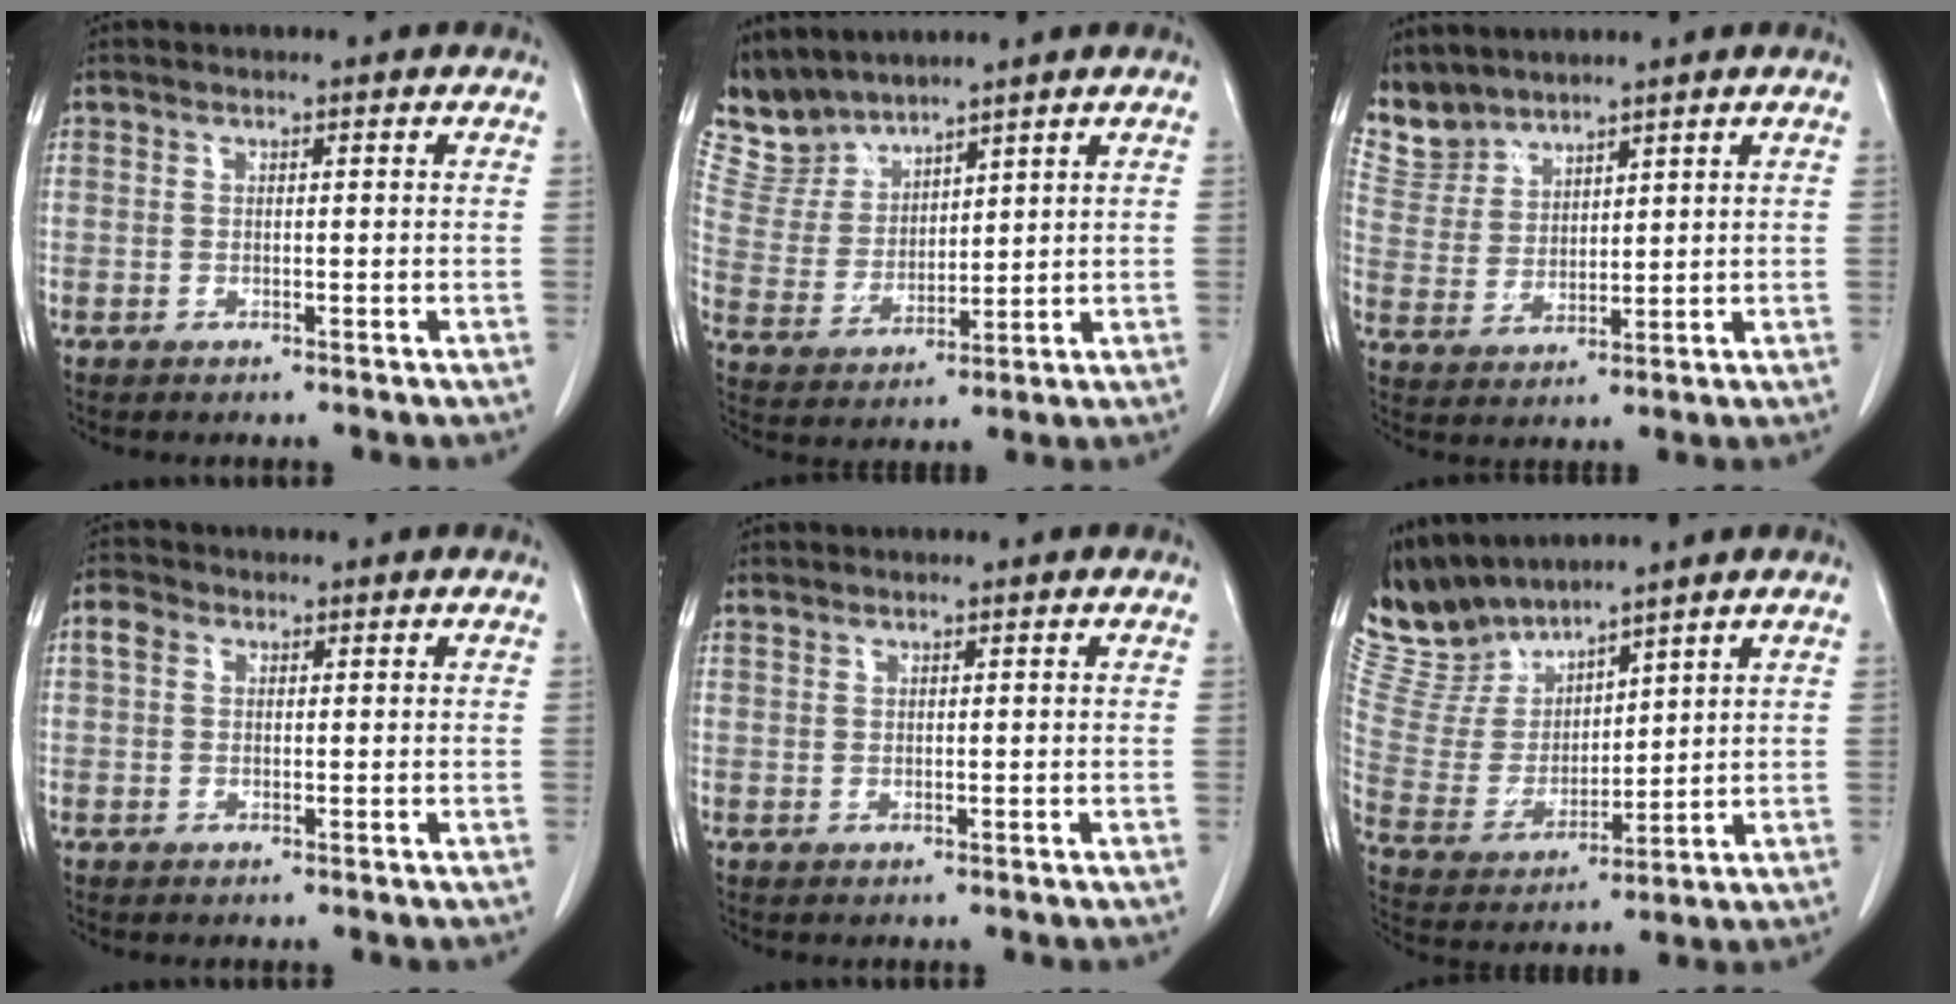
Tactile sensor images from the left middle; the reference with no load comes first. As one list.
[{"total": 7.0, "force": [6.9, 1.5, 0.0], "torque": [-0.019, 0.008, 0.160]}, {"total": 6.0, "force": [5.8, 1.7, -0.4], "torque": [-0.003, 0.004, 0.135]}, {"total": 2.2, "force": [0.7, 1.7, 1.2], "torque": [-0.028, 0.016, 0.012]}, {"total": 0.5, "force": [0.5, 0.1, 0.0], "torque": [-0.006, 0.005, 0.014]}, {"total": 9.9, "force": [9.8, 1.5, 1.1], "torque": [-0.047, 0.005, 0.223]}]